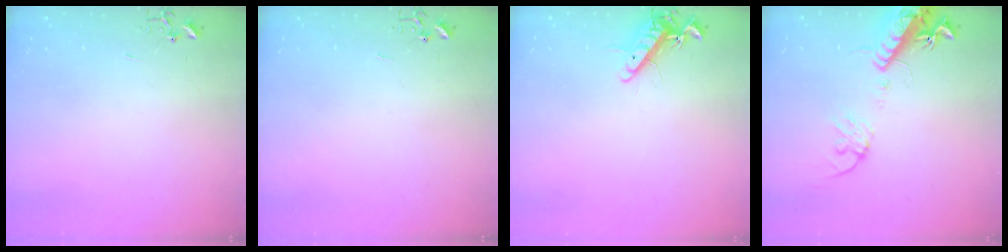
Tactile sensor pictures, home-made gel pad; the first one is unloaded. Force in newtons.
{"total": 0.0}
{"total": 11.3, "press": 11.2, "slide": 1.5}
{"total": 16.1, "press": 15.7, "slide": 3.6}